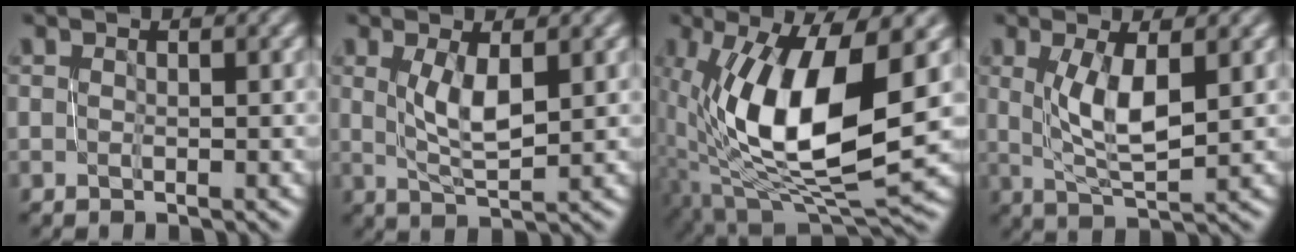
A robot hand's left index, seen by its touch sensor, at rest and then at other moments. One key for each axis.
{"total": 3.6, "fx": 1.0, "fy": 1.2, "fz": 3.2, "tx": -0.067, "ty": 0.001, "tz": 0.022}
{"total": 12.4, "fx": 1.1, "fy": 5.0, "fz": 11.3, "tx": -0.206, "ty": -0.010, "tz": 0.020}
{"total": 4.7, "fx": 1.0, "fy": 1.6, "fz": 4.3, "tx": -0.084, "ty": 0.001, "tz": 0.024}